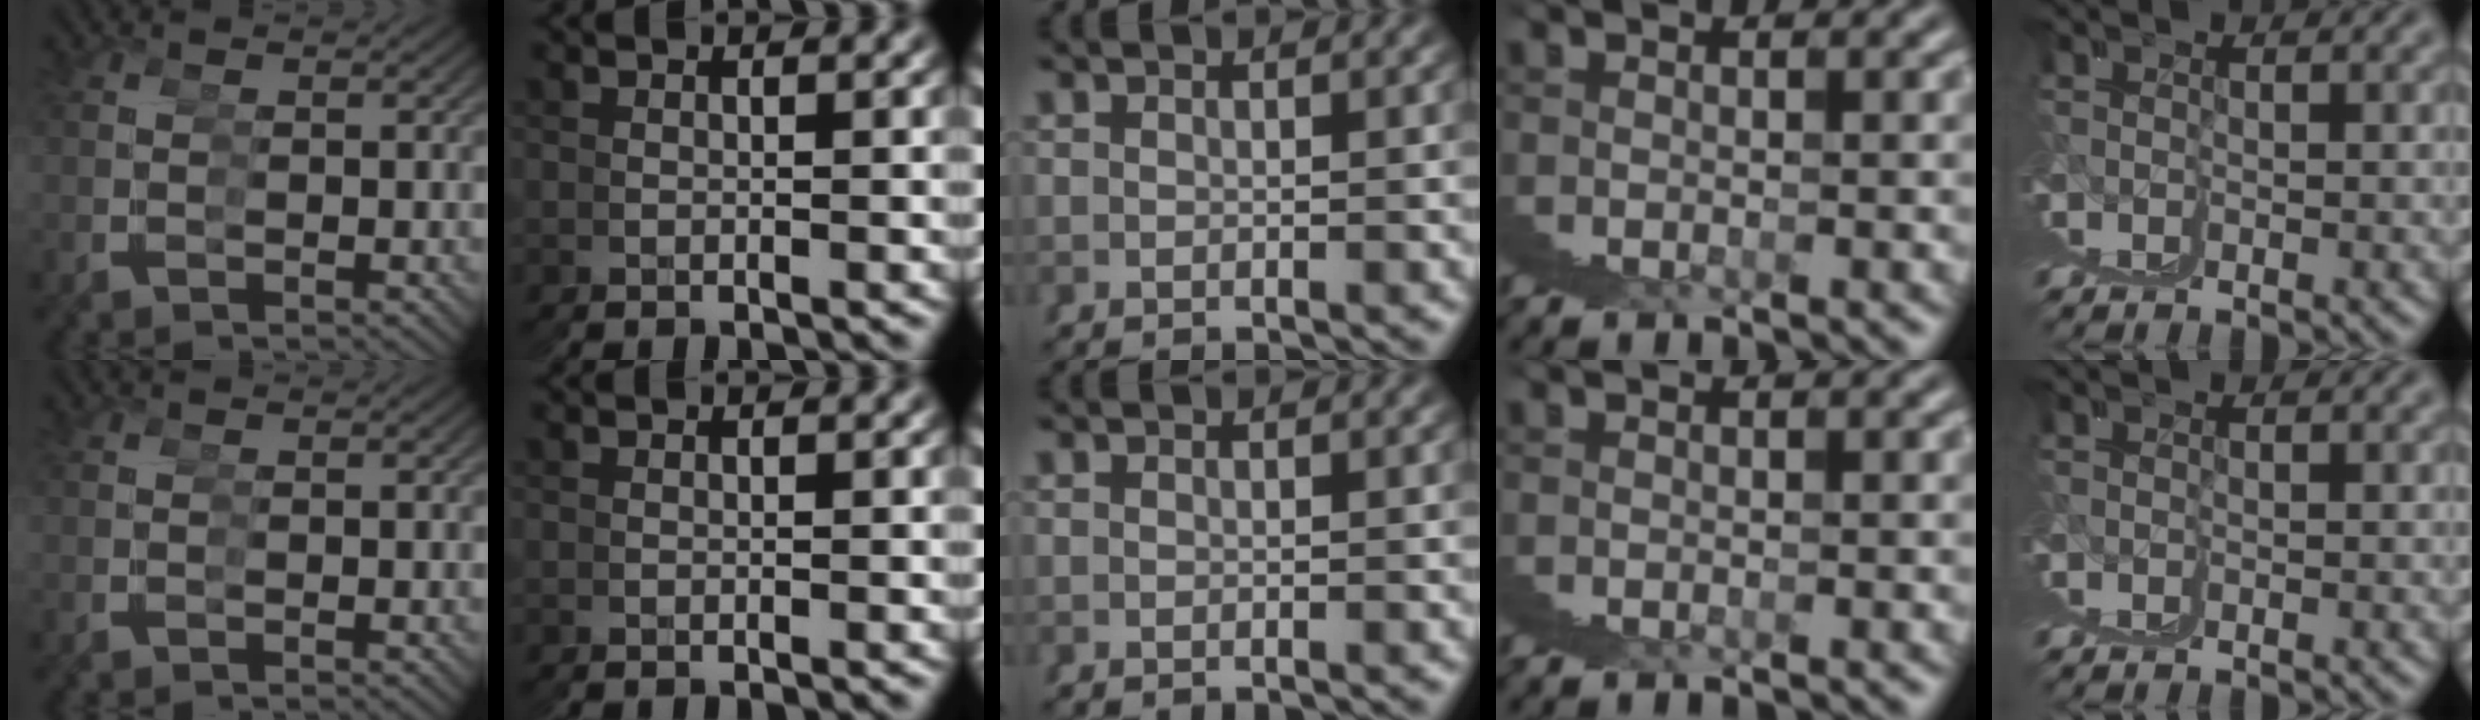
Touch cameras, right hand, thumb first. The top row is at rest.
{}